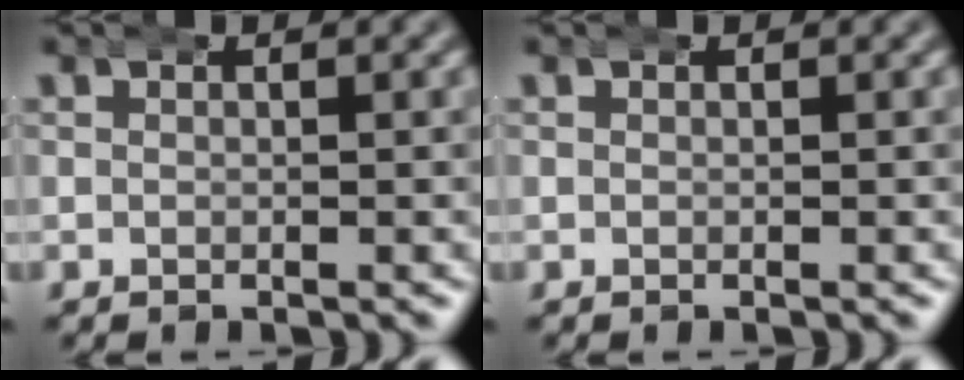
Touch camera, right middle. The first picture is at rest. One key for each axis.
{"total": 0.0}